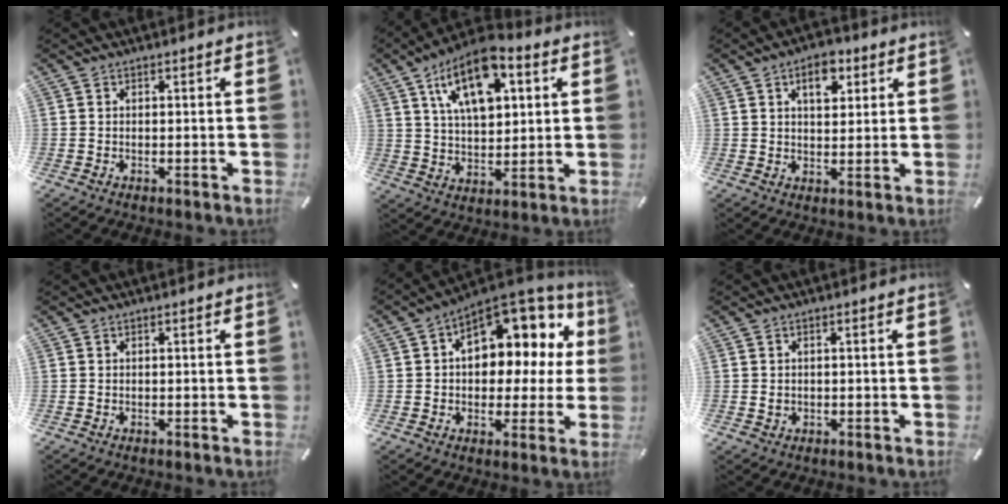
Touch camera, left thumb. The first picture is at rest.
{"total": 14.5, "force": [7.0, 8.0, 9.8], "torque": [-0.168, -0.013, 0.123]}
{"total": 7.0, "force": [3.5, 4.2, 4.4], "torque": [-0.052, -0.004, 0.053]}
{"total": 0.0}
{"total": 12.4, "force": [4.9, 7.9, 8.3], "torque": [-0.104, -0.045, 0.085]}
{"total": 0.9, "force": [-0.1, 0.8, 0.3], "torque": [-0.008, 0.004, -0.002]}